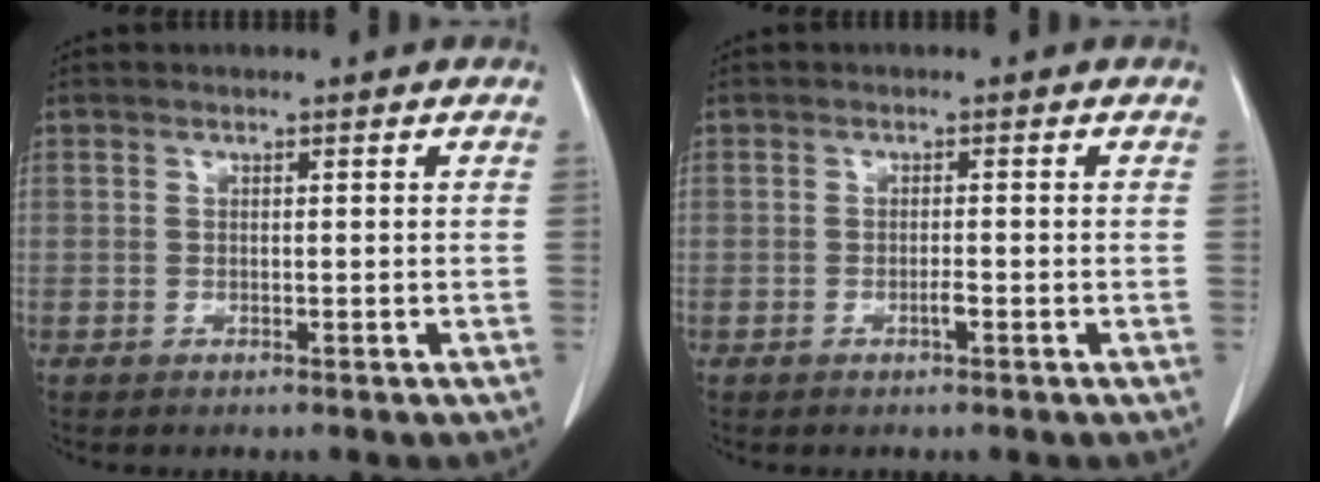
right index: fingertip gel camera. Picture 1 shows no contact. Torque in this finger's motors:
{"motor_torque": [0.54, -0.18, 0.09, 0.03]}